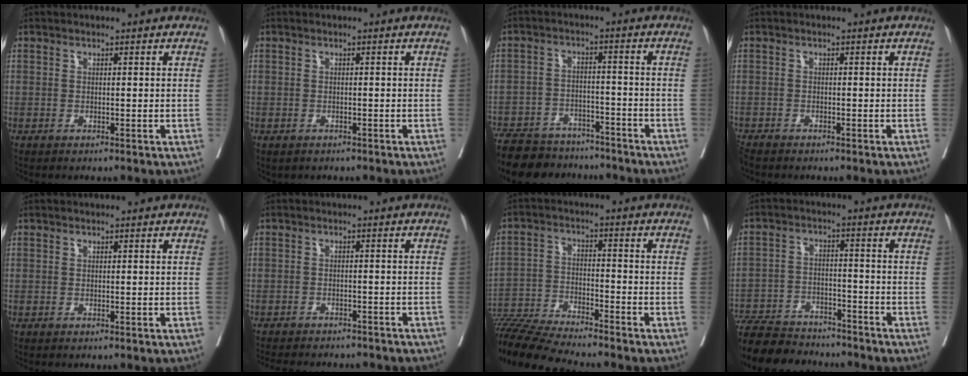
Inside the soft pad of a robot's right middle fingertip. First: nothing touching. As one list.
[{"total": 0.9, "force": [-0.6, 0.6, 0.1], "torque": [-0.009, 0.000, -0.005]}, {"total": 13.9, "force": [-12.1, 5.3, 4.3], "torque": [-0.076, 0.007, -0.175]}, {"total": 2.5, "force": [-2.4, 0.3, 0.7], "torque": [-0.016, -0.010, -0.047]}, {"total": 0.0}, {"total": 14.1, "force": [-12.6, 3.8, 5.1], "torque": [-0.102, -0.008, -0.149]}, {"total": 11.4, "force": [-10.7, -0.5, 4.0], "torque": [-0.065, -0.017, -0.188]}, {"total": 14.3, "force": [-13.0, 3.8, 4.6], "torque": [-0.082, 0.000, -0.199]}]